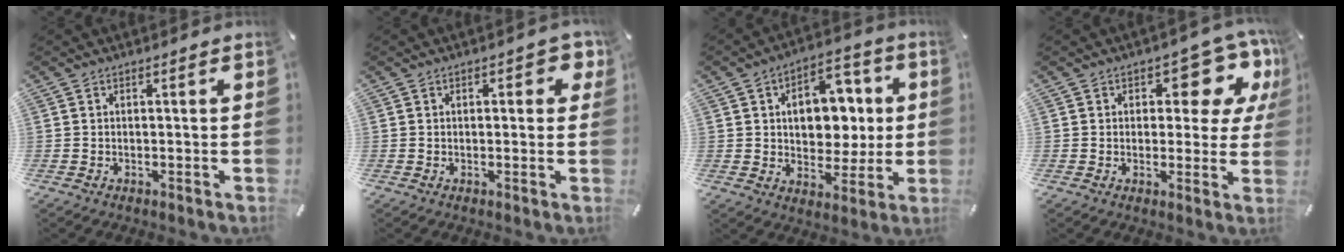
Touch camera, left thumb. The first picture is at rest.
{"total": 3.3, "force": [0.9, 1.9, 2.6], "torque": [-0.020, -0.003, 0.008]}
{"total": 12.5, "force": [1.3, 9.5, 8.1], "torque": [-0.101, 0.004, 0.024]}
{"total": 11.0, "force": [5.4, 5.9, 7.5], "torque": [-0.084, -0.039, 0.089]}